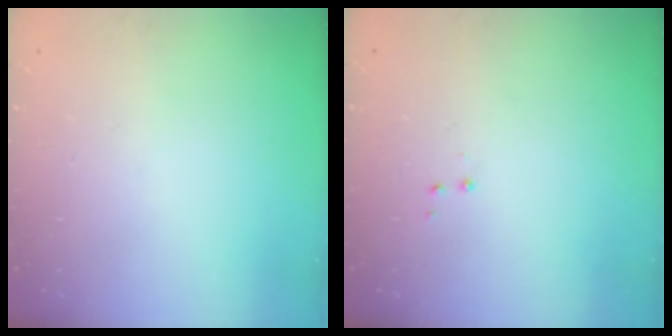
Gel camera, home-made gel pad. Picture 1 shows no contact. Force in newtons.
{"total": 2.9, "press": 2.8, "slide": 0.4}